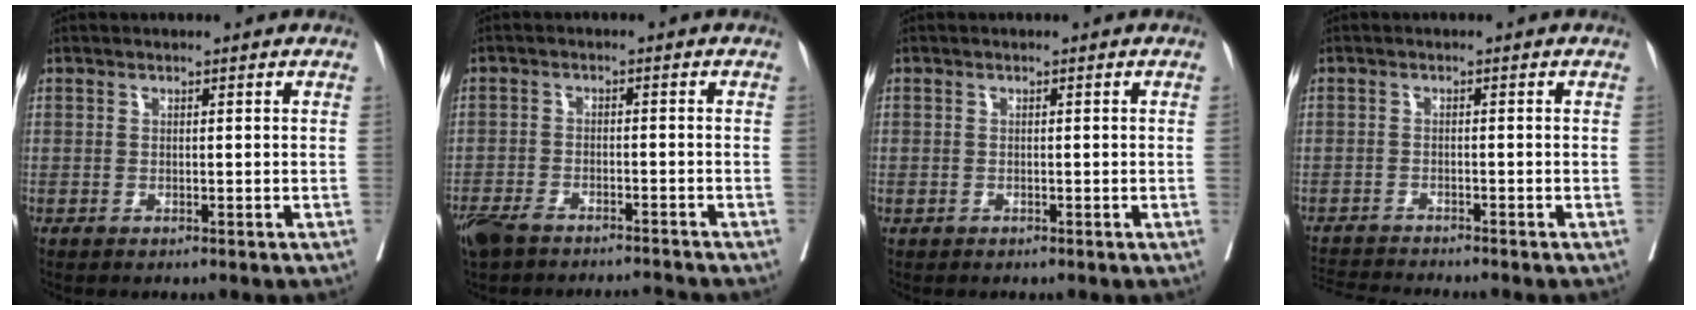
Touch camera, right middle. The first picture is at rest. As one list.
[{"total": 8.3, "force": [-7.4, 1.2, 3.6], "torque": [-0.065, -0.004, -0.124]}, {"total": 0.0}, {"total": 5.0, "force": [-4.8, -1.2, 0.7], "torque": [-0.012, -0.018, -0.084]}]